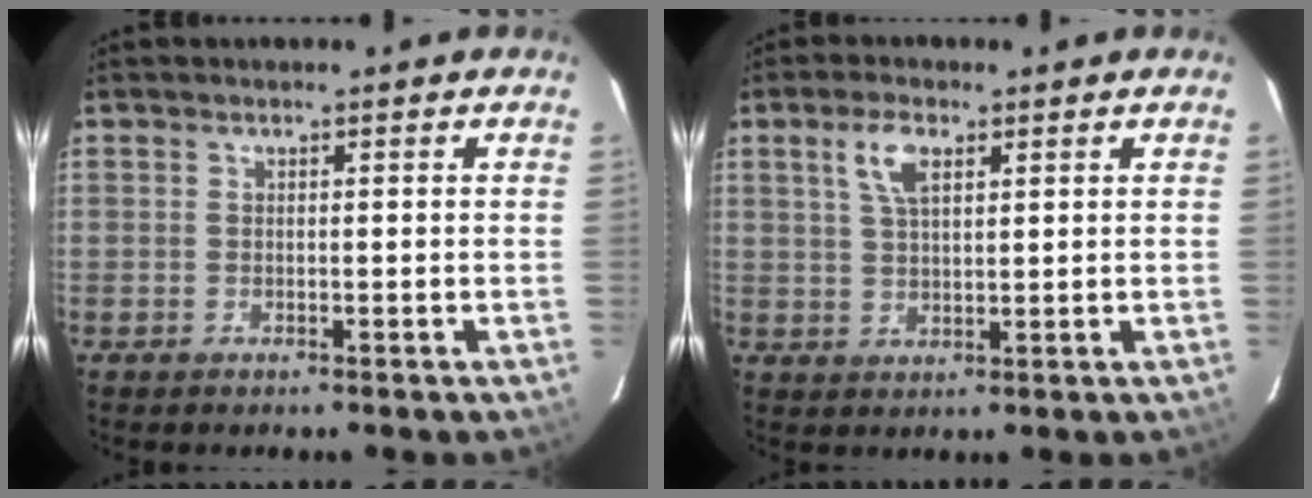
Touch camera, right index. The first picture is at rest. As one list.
[{"total": 5.3, "force": [2.5, 2.4, 4.0], "torque": [-0.077, 0.010, 0.049]}]